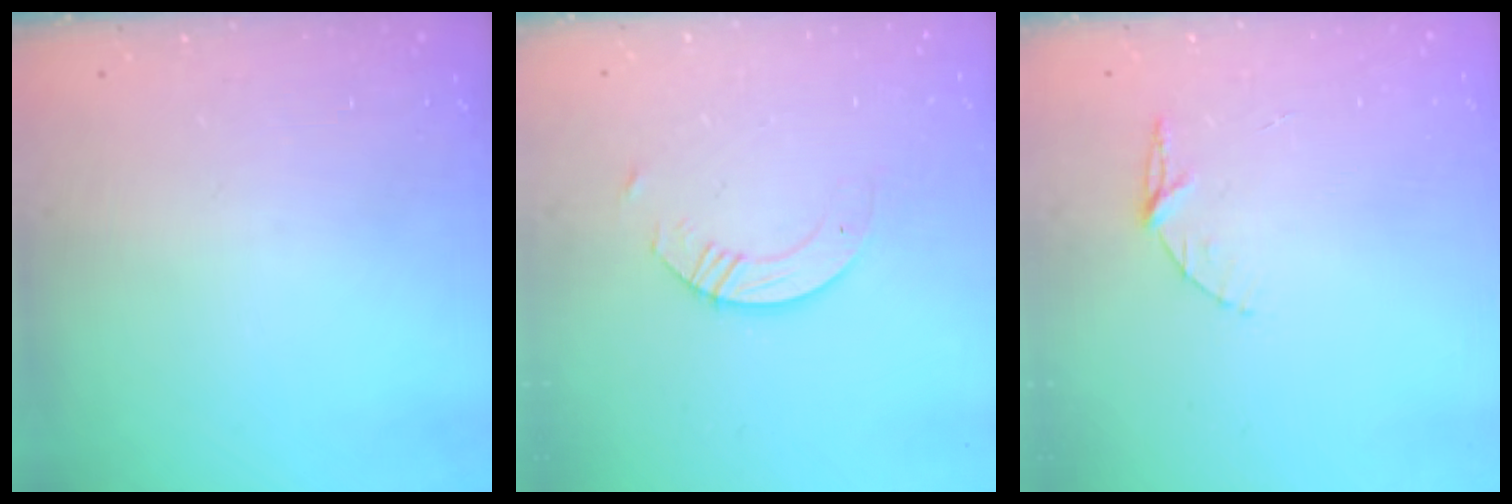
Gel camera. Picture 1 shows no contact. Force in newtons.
{"total": 3.5, "press": 3.5, "slide": 0.4}
{"total": 5.2, "press": 5.1, "slide": 0.5}